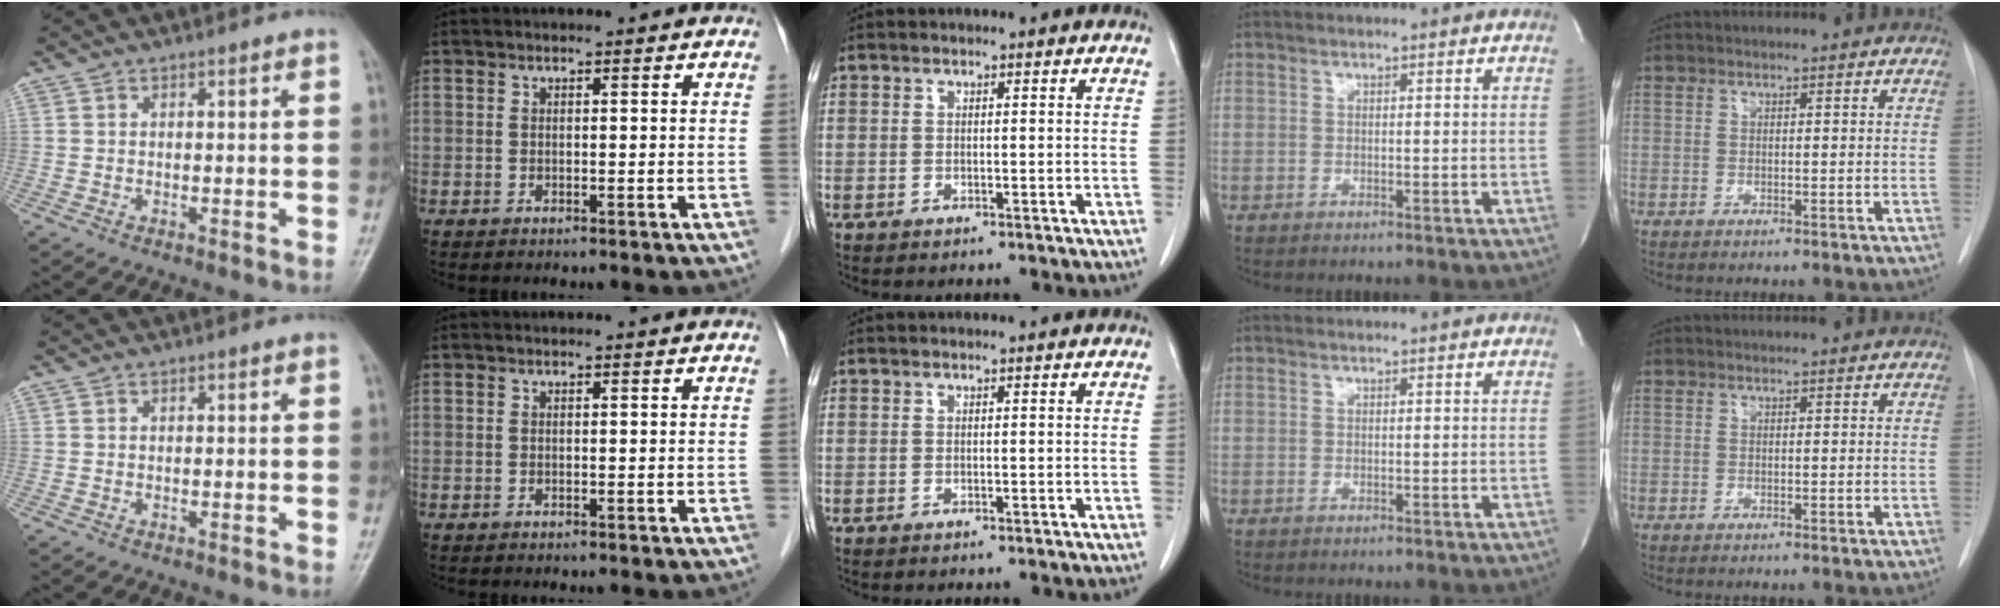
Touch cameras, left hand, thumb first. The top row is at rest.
{}